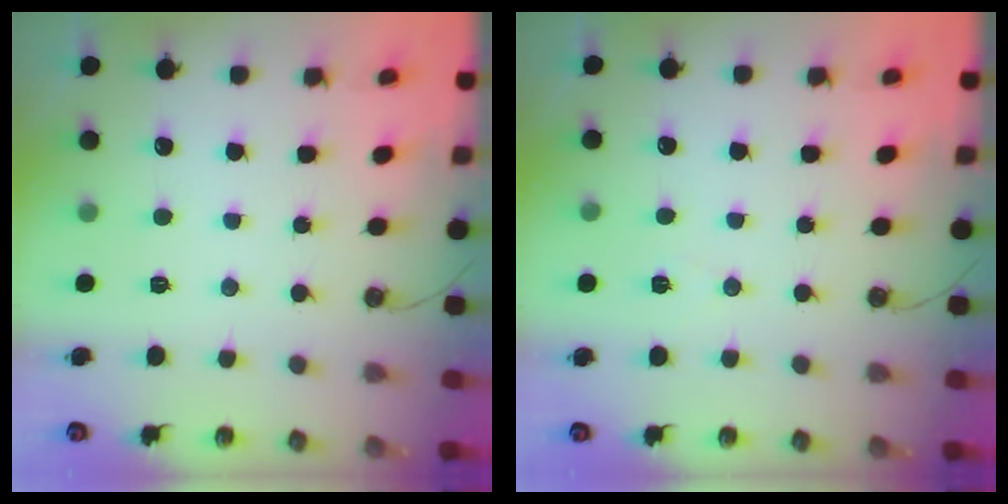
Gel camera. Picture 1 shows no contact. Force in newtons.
{"total": 4.9, "press": 2.3, "slide": 4.3}